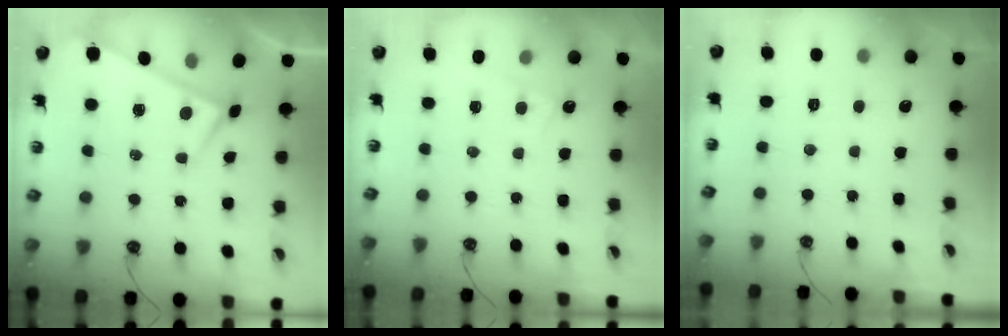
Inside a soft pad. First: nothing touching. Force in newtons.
{"total": 1.8, "press": 1.8, "slide": 0.3}
{"total": 0.0}